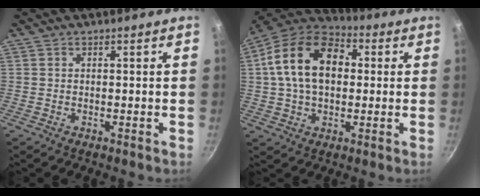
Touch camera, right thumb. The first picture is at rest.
{"total": 17.3, "force": [2.5, 11.5, 12.7], "torque": [-0.194, 0.025, 0.026]}